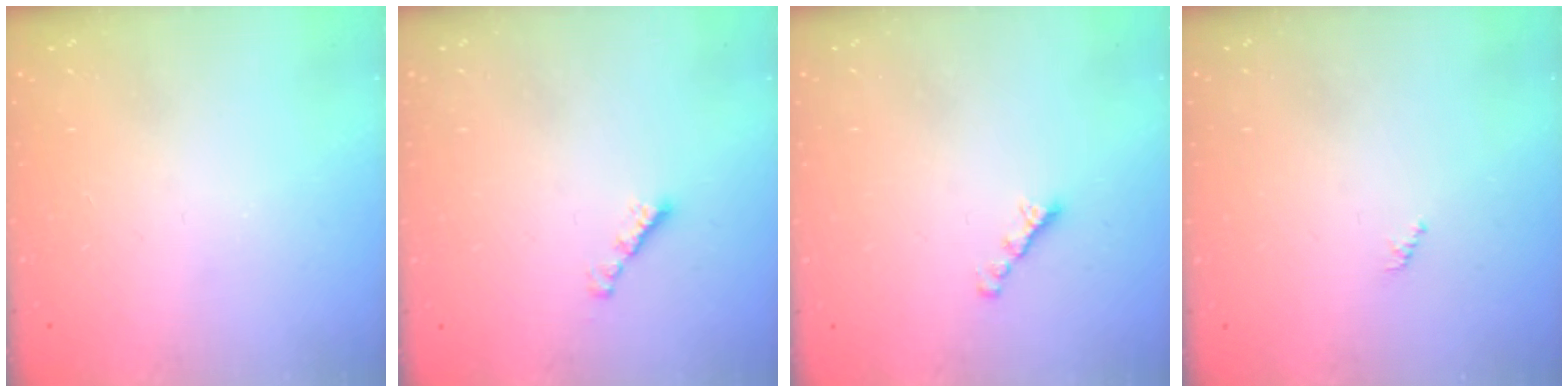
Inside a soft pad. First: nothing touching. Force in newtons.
{"total": 2.3, "press": 2.2, "slide": 0.4}
{"total": 2.7, "press": 2.6, "slide": 0.8}
{"total": 0.7, "press": 0.7, "slide": 0.3}